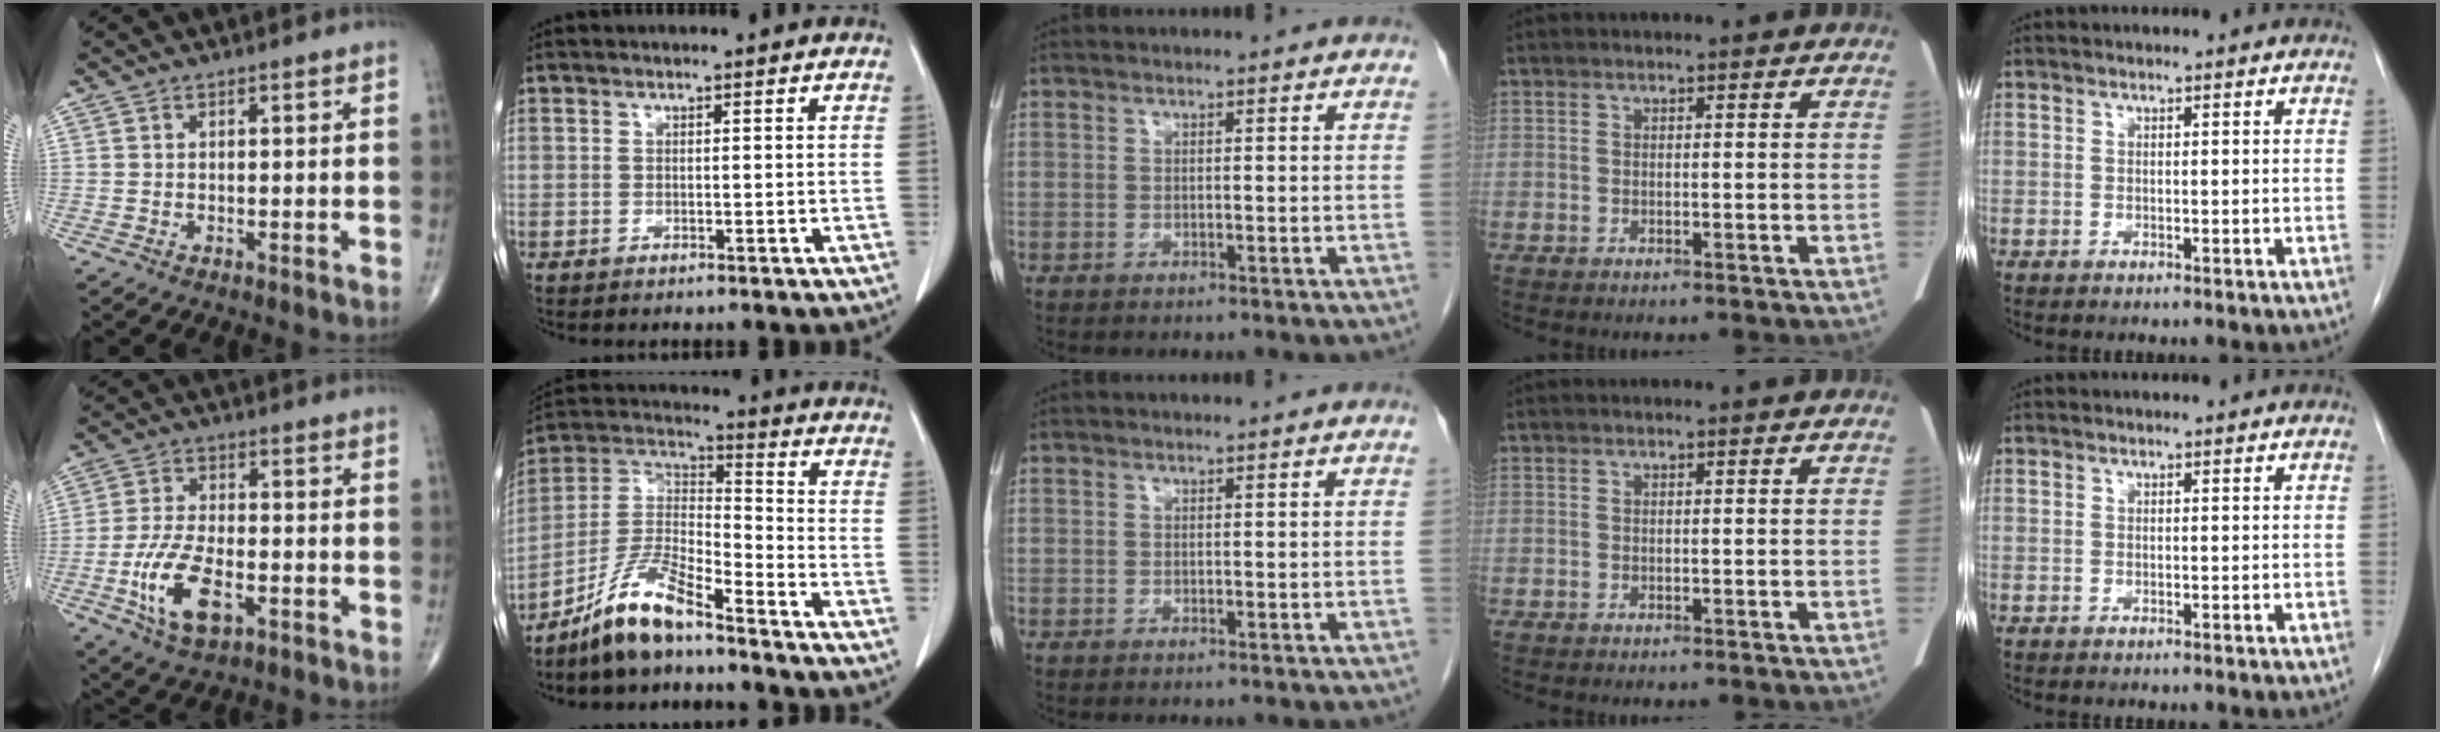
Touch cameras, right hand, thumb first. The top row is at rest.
{"thumb": {"total": 11.3, "force": [-4.0, 5.4, 9.0], "torque": [-0.178, 0.011, -0.072]}, "index": {"total": 10.2, "force": [-8.1, 1.8, 6.0], "torque": [-0.129, 0.008, -0.156]}}